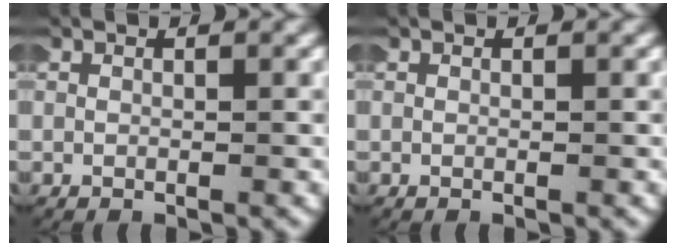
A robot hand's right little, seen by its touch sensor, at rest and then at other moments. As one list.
[{"total": 0.0}]